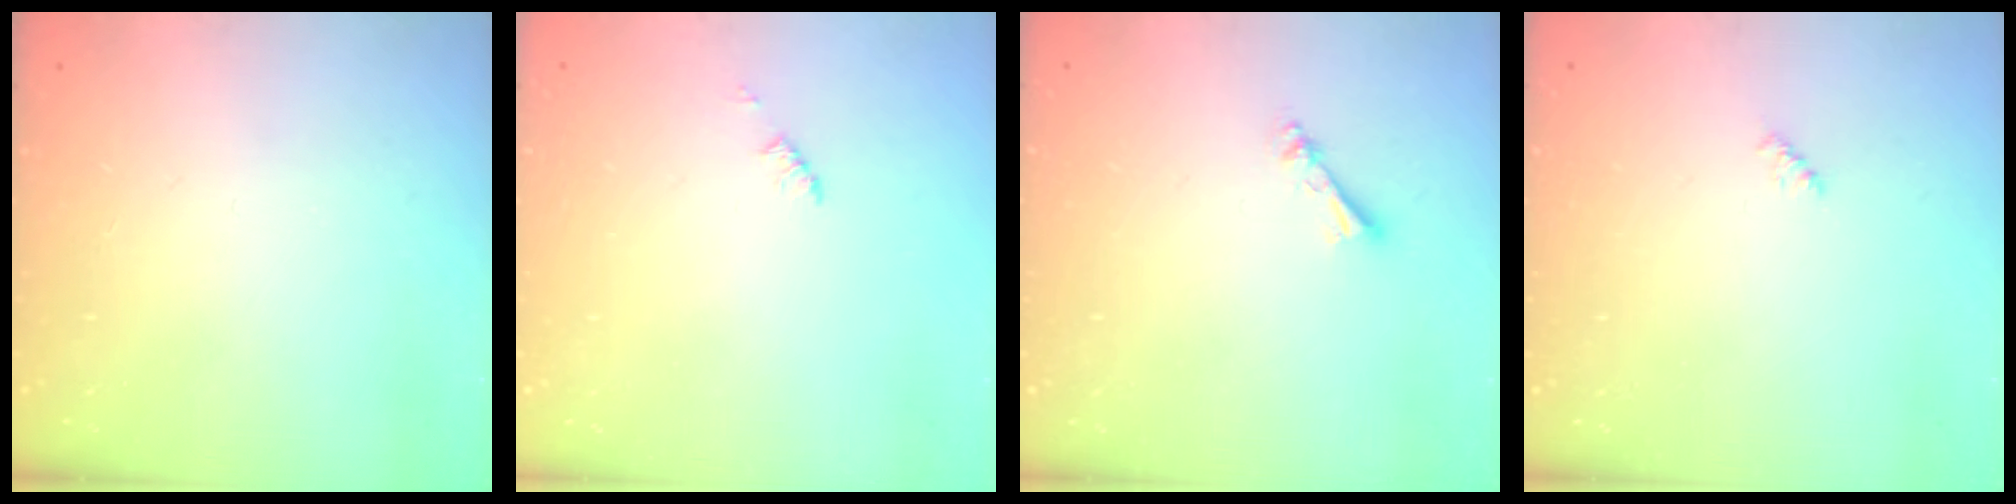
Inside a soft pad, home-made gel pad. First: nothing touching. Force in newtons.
{"total": 1.2, "press": 1.2, "slide": 0.2}
{"total": 2.4, "press": 2.4, "slide": 0.4}
{"total": 2.4, "press": 2.4, "slide": 0.4}